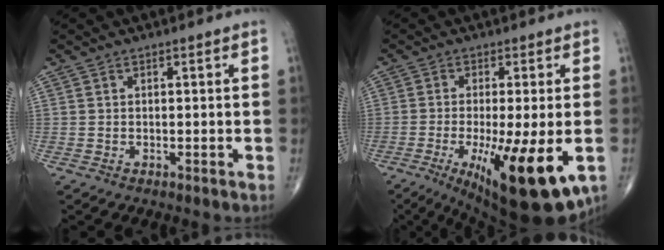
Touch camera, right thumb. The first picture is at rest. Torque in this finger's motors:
{"motor_torque": [2.60, 2.41, 0.81, -0.90, 0.53]}